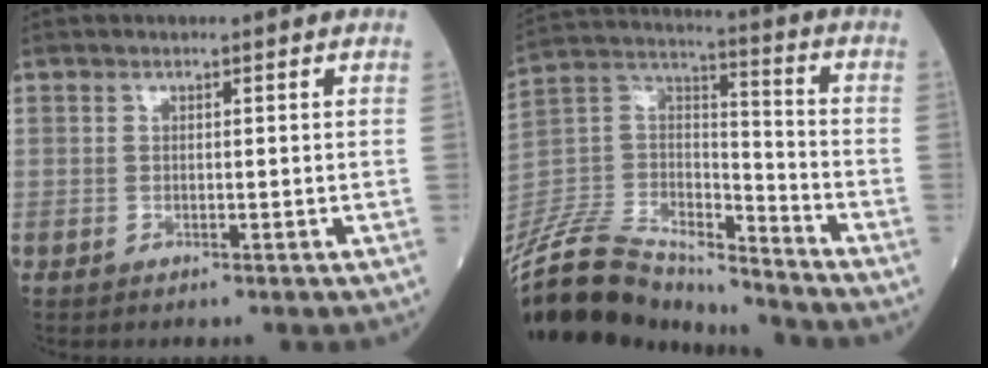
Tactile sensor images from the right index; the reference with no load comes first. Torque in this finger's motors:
{"motor_torque": [0.49, -1.19, 0.45, 0.17]}